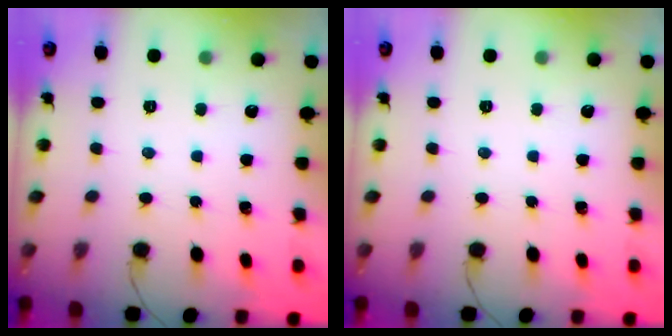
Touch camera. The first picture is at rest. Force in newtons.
{"total": 0.0}